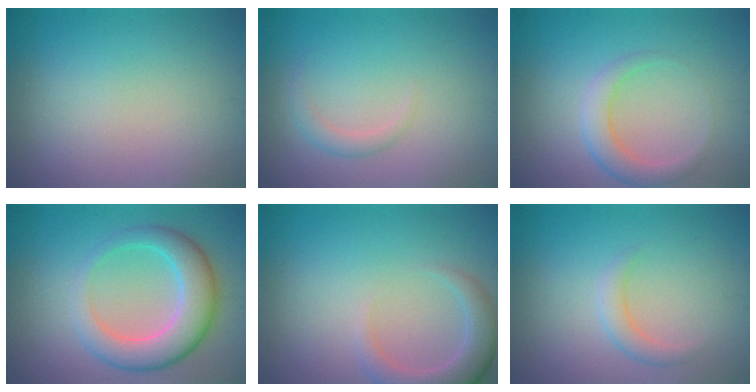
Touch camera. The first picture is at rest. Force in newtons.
{"total": 1.4, "press": 1.4, "slide": 0.1}
{"total": 2.9, "press": 2.9, "slide": 0.1}
{"total": 6.7, "press": 6.7, "slide": 0.4}
{"total": 4.0, "press": 3.9, "slide": 0.5}
{"total": 1.7, "press": 1.7, "slide": 0.0}